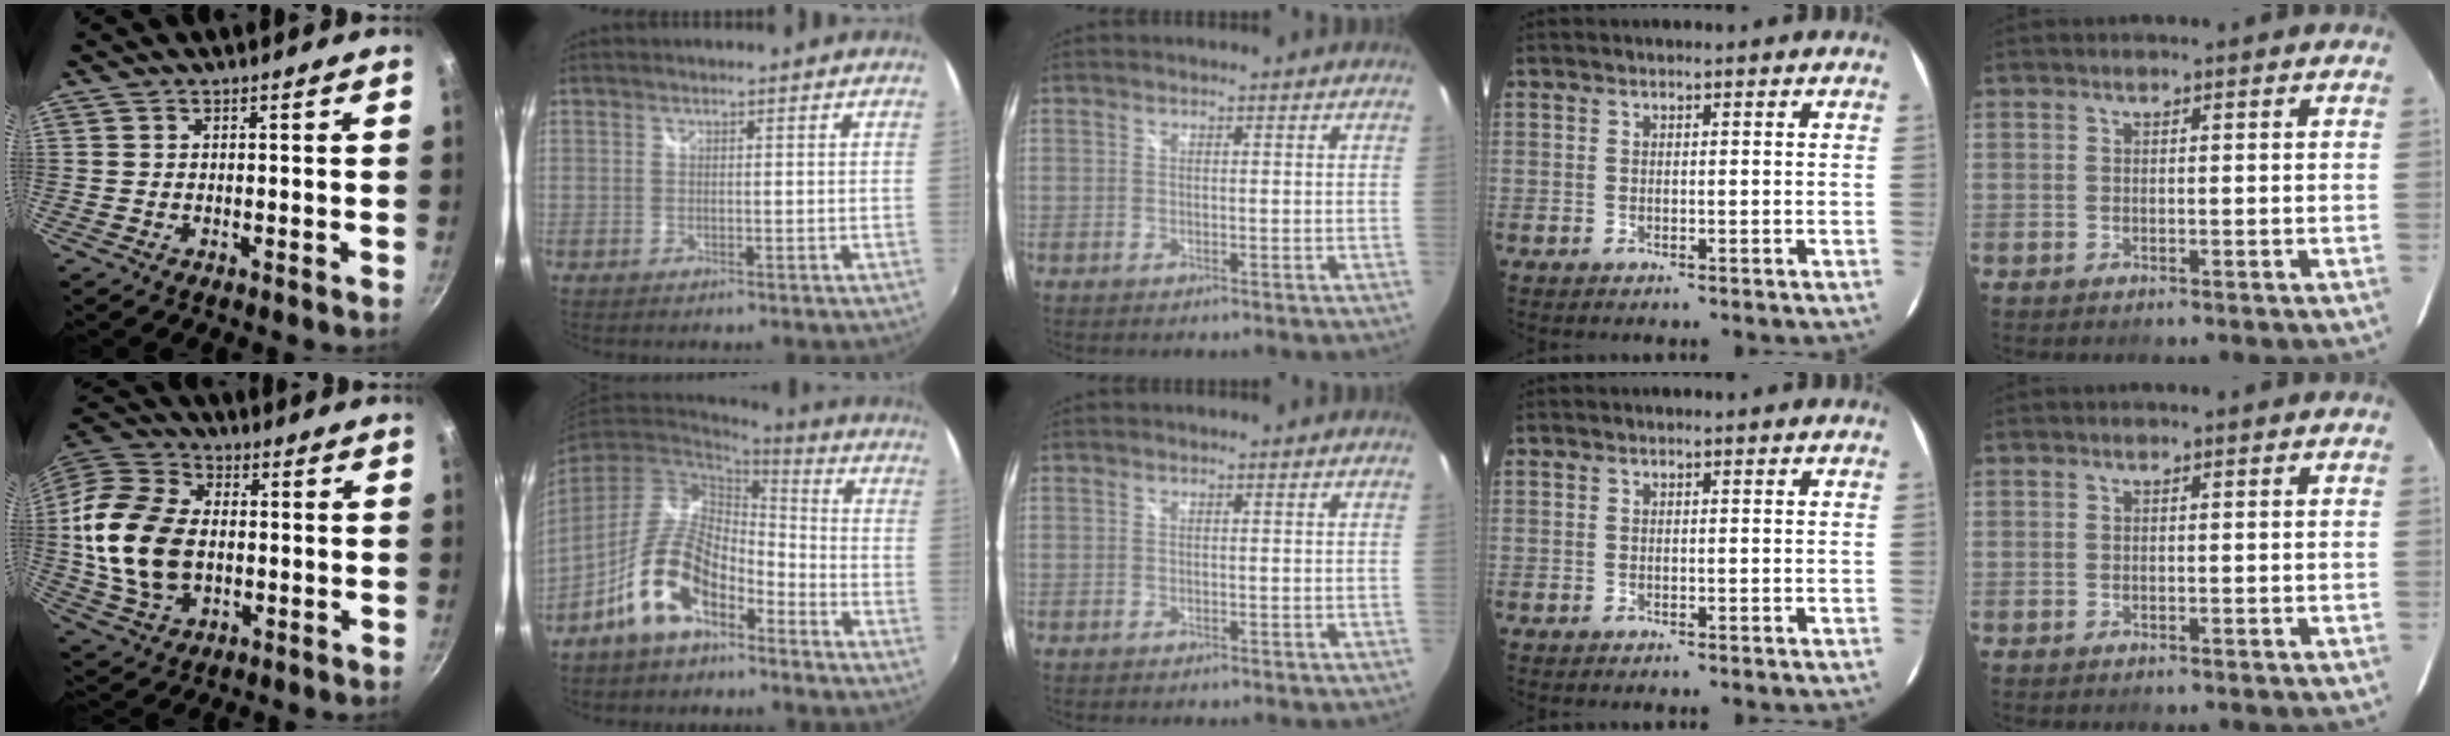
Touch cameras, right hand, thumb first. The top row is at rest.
{"thumb": {"total": 18.6, "force": [-0.5, 12.8, 13.5], "torque": [-0.251, 0.015, -0.012]}, "index": {"total": 13.1, "force": [-7.5, 6.5, 8.6], "torque": [-0.175, 0.006, -0.136]}}